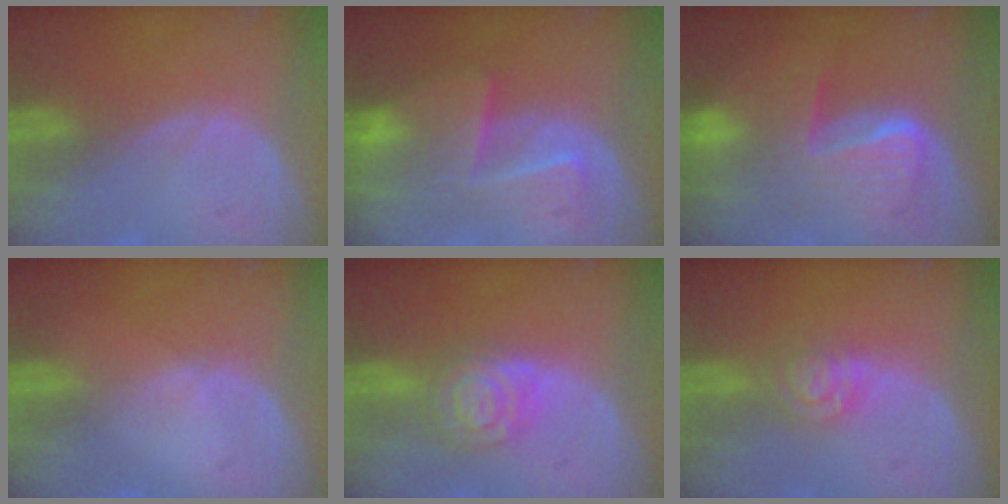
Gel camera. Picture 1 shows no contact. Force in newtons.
{"total": 7.1, "press": 7.1, "slide": 0.3}
{"total": 8.0, "press": 8.0, "slide": 0.5}
{"total": 0.6, "press": 0.5, "slide": 0.2}
{"total": 6.6, "press": 6.6, "slide": 0.3}
{"total": 4.7, "press": 3.9, "slide": 2.6}